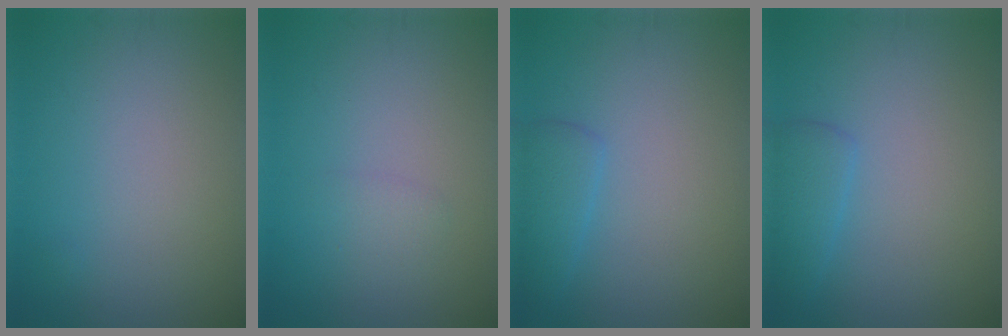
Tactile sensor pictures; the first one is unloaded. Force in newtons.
{"total": 1.0, "press": 1.0, "slide": 0.1}
{"total": 2.0, "press": 1.9, "slide": 0.2}
{"total": 2.0, "press": 1.9, "slide": 0.2}